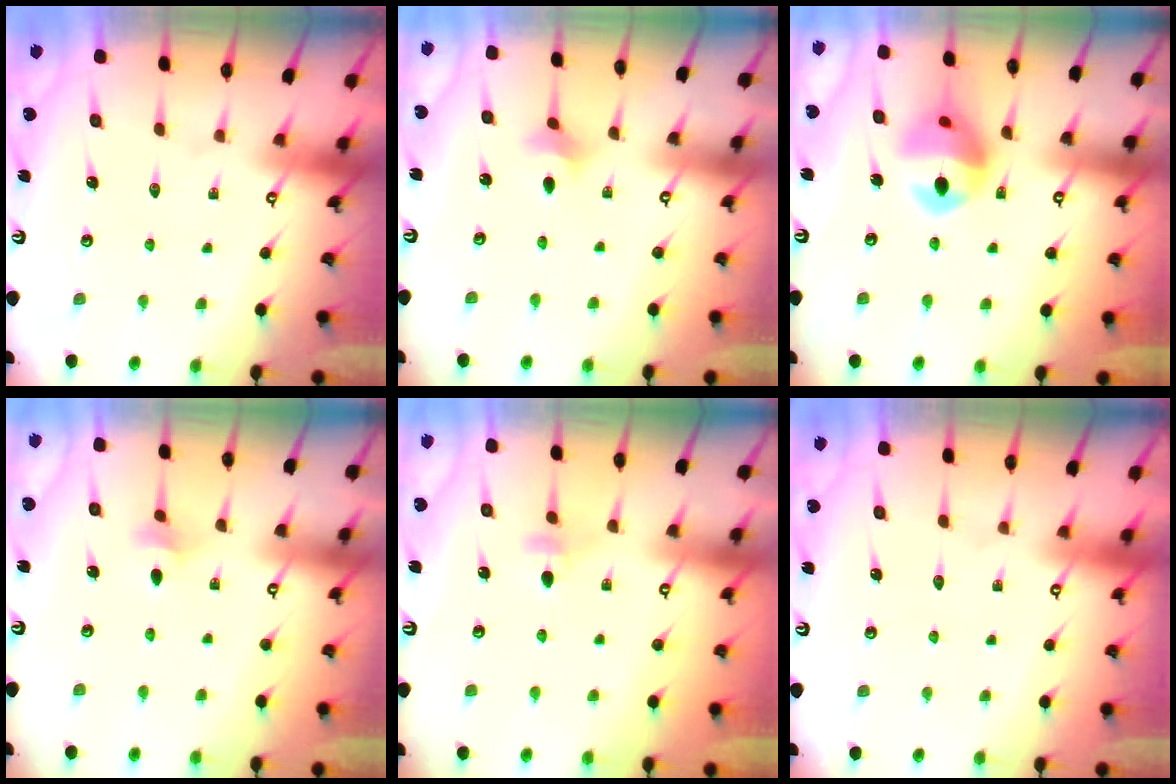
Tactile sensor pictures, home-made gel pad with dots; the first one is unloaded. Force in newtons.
{"total": 2.5, "press": 2.5, "slide": 0.4}
{"total": 13.3, "press": 13.2, "slide": 1.6}
{"total": 3.0, "press": 2.9, "slide": 0.8}
{"total": 3.7, "press": 3.5, "slide": 0.9}
{"total": 0.0}